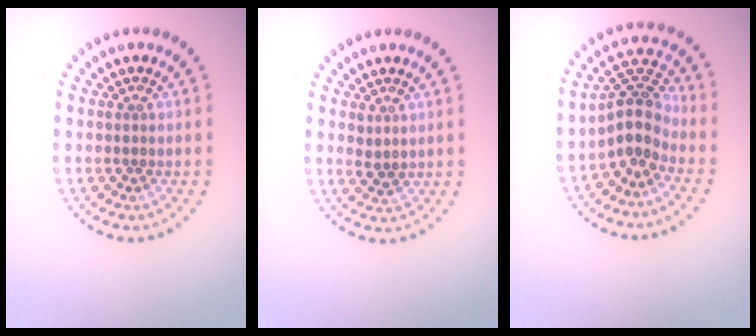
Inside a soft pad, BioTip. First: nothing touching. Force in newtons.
{"total": 1.1, "press": 0.9, "slide": 0.6}
{"total": 3.9, "press": 3.0, "slide": 2.5}